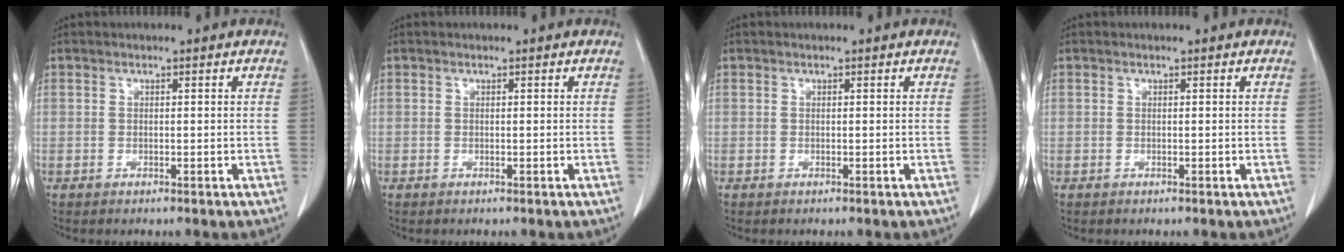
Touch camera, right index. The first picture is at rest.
{"total": 0.0}
{"total": 0.0}
{"total": 0.0}